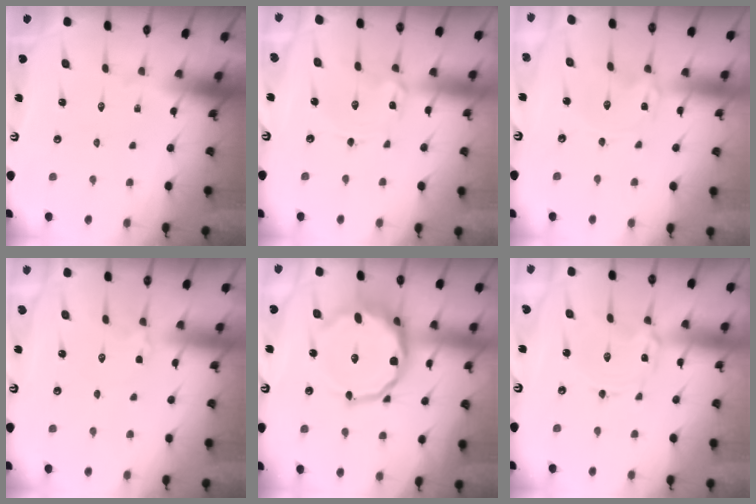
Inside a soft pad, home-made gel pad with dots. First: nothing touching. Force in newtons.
{"total": 2.1, "press": 2.1, "slide": 0.4}
{"total": 0.0}
{"total": 1.3, "press": 1.2, "slide": 0.5}
{"total": 12.9, "press": 12.4, "slide": 3.4}
{"total": 2.2, "press": 2.2, "slide": 0.3}